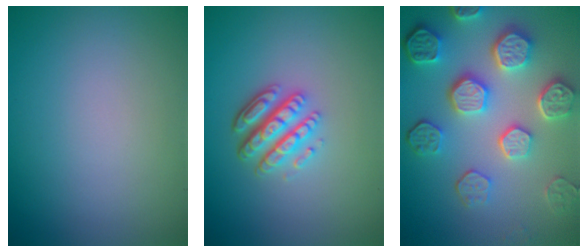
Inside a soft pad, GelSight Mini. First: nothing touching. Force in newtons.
{"total": 4.4, "press": 3.3, "slide": 2.9}
{"total": 7.4, "press": 5.8, "slide": 4.6}